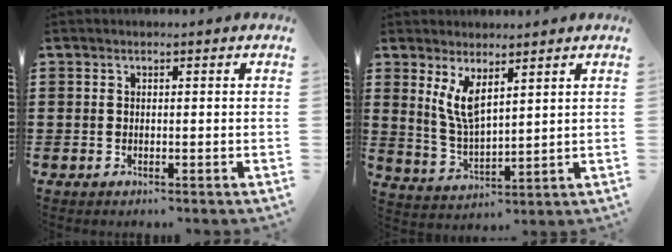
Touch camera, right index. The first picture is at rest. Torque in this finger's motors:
{"motor_torque": [0.19, 0.07, 0.40, 0.10]}